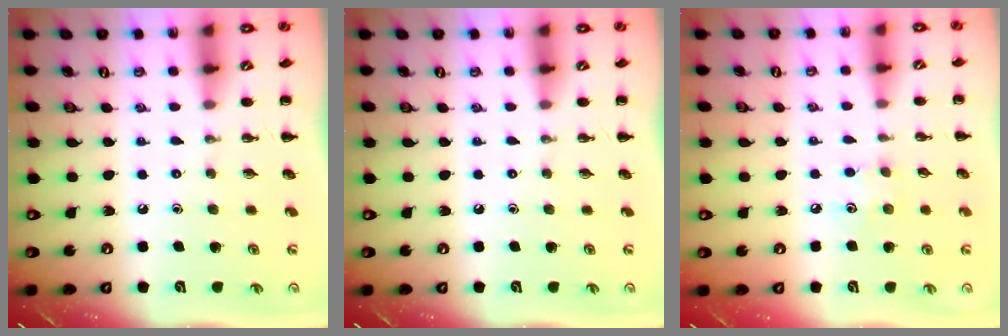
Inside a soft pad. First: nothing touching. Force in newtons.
{"total": 0.0}
{"total": 4.7, "press": 4.6, "slide": 1.1}